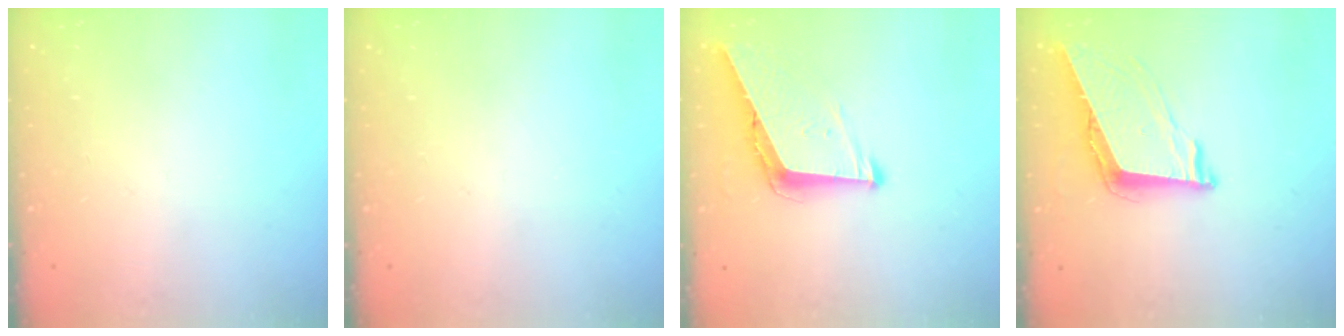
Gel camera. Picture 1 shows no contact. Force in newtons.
{"total": 0.0}
{"total": 7.8, "press": 7.8, "slide": 0.9}
{"total": 9.3, "press": 8.8, "slide": 3.2}